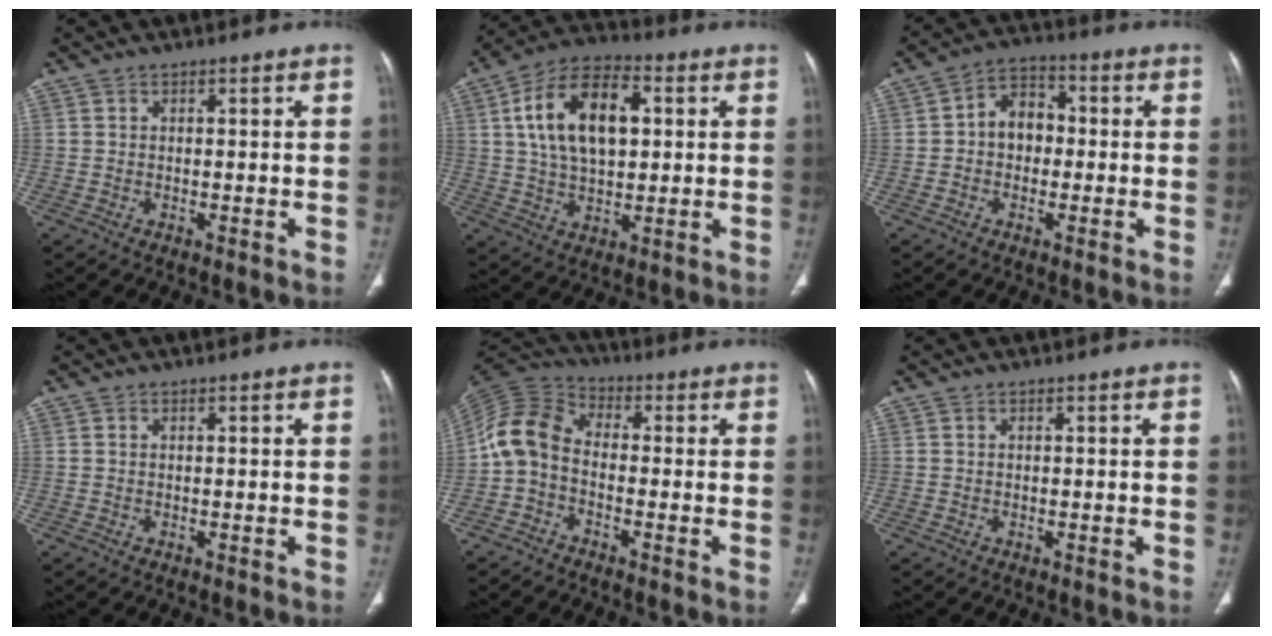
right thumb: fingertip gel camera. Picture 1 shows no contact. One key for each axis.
{"total": 16.3, "fx": 3.5, "fy": 9.3, "fz": 13.0, "tx": -0.219, "ty": 0.014, "tz": 0.059}
{"total": 6.9, "fx": -0.2, "fy": 5.3, "fz": 4.4, "tx": -0.045, "ty": 0.024, "tz": -0.017}
{"total": 0.0}
{"total": 8.6, "fx": -1.8, "fy": 6.0, "fz": 5.8, "tx": -0.112, "ty": 0.036, "tz": -0.057}
{"total": 0.0}